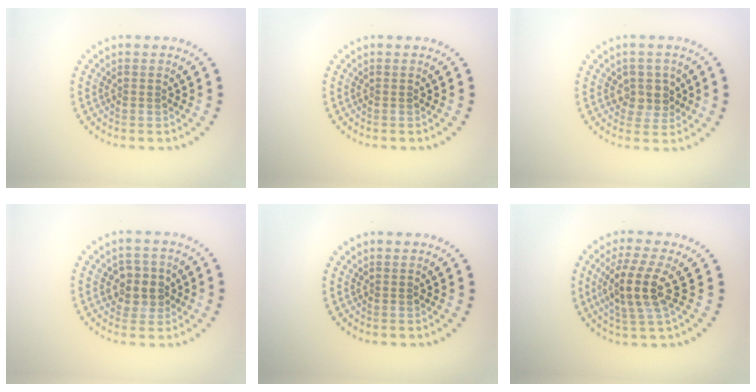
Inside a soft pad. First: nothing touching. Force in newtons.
{"total": 0.0}
{"total": 2.5, "press": 2.2, "slide": 1.0}
{"total": 2.9, "press": 2.7, "slide": 0.9}
{"total": 0.0}
{"total": 4.3, "press": 3.7, "slide": 2.1}